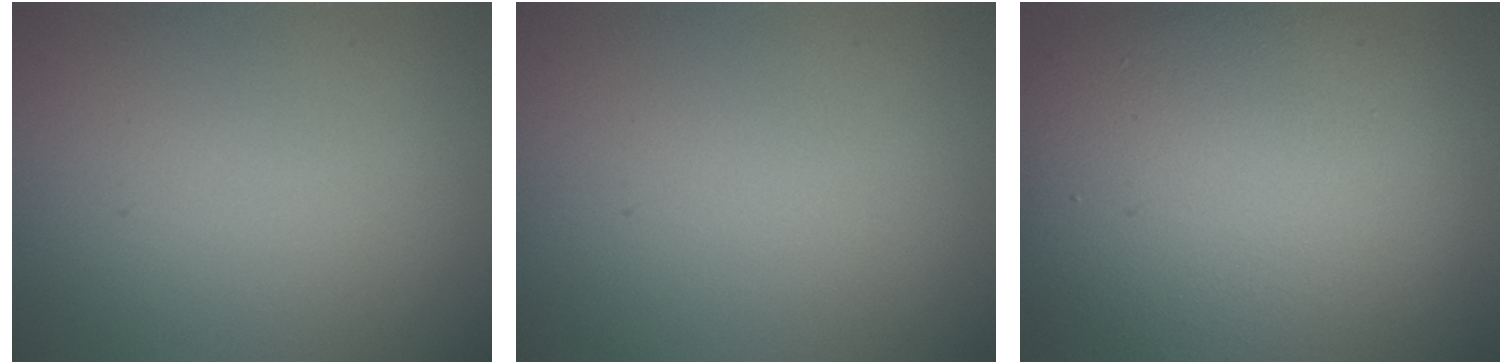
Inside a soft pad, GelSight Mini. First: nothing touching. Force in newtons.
{"total": 0.0}
{"total": 13.7, "press": 13.7, "slide": 1.0}